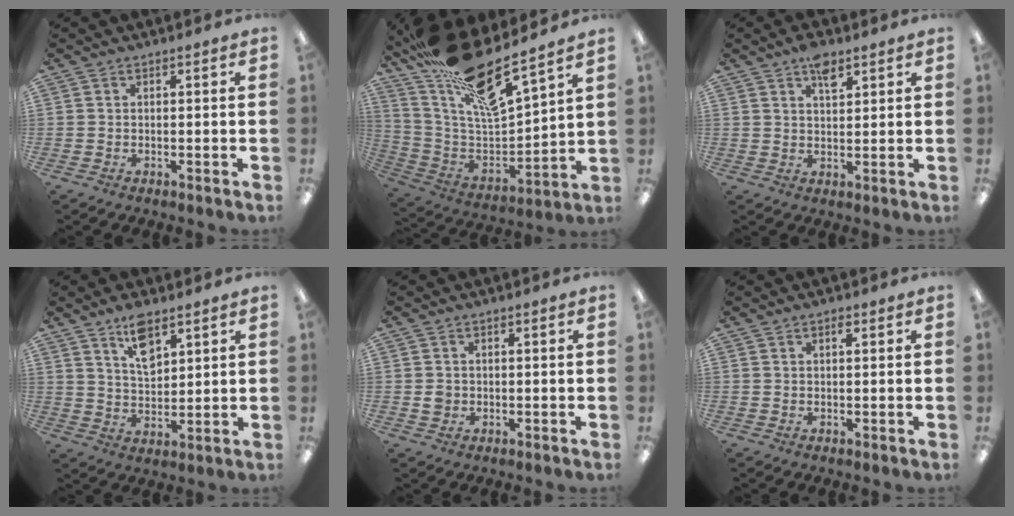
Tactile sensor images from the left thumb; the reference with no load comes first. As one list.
[{"total": 22.6, "force": [17.8, 5.1, 13.0], "torque": [-0.239, -0.122, 0.301]}, {"total": 5.2, "force": [3.3, 2.4, 3.1], "torque": [-0.045, -0.008, 0.056]}, {"total": 8.5, "force": [5.5, 4.3, 4.8], "torque": [-0.069, -0.024, 0.094]}, {"total": 1.9, "force": [0.0, 1.8, 0.6], "torque": [-0.005, 0.002, -0.005]}, {"total": 1.2, "force": [0.7, 0.6, 0.8], "torque": [-0.008, 0.000, 0.011]}]